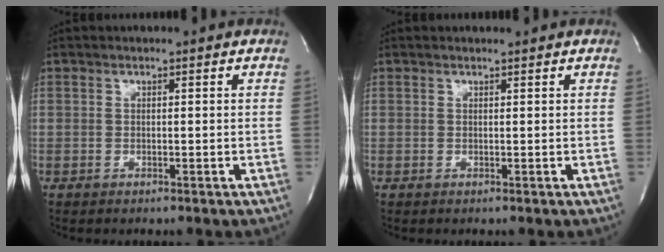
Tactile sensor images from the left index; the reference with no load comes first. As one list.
[{"total": 0.8, "force": [0.7, -0.1, 0.2], "torque": [-0.004, 0.005, 0.013]}]